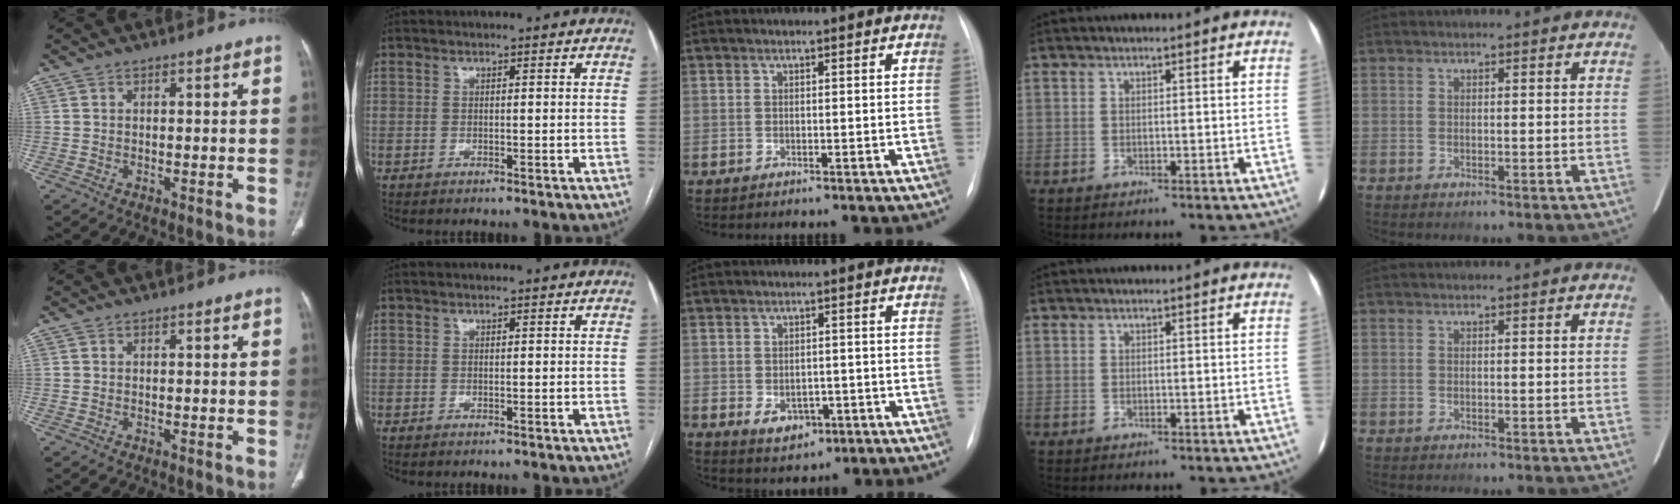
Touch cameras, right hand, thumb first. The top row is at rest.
{"middle": {"total": 4.1, "force": [-1.4, 2.9, 2.6], "torque": [-0.036, 0.002, -0.007]}}